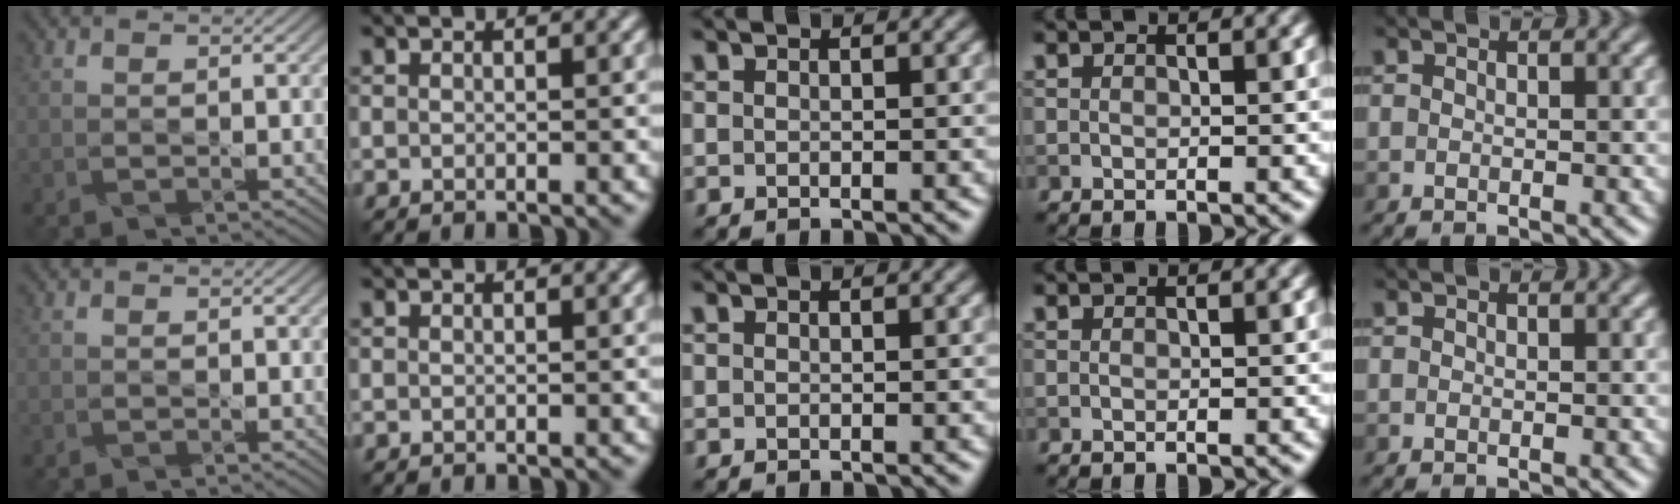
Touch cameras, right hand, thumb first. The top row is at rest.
{}